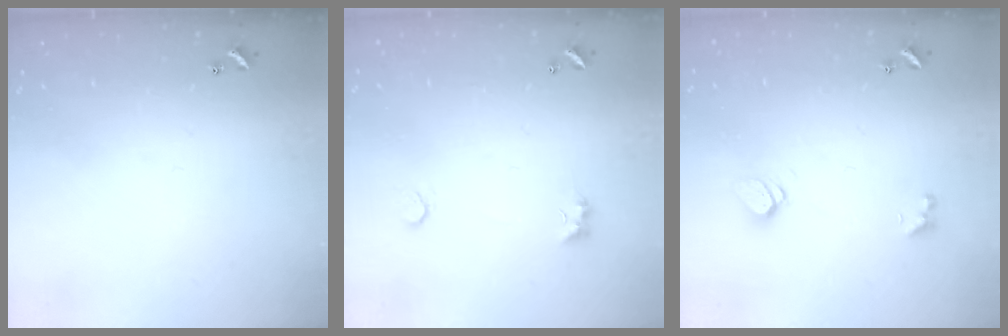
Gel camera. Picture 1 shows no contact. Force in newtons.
{"total": 1.5, "press": 1.3, "slide": 0.7}
{"total": 2.3, "press": 2.3, "slide": 0.2}